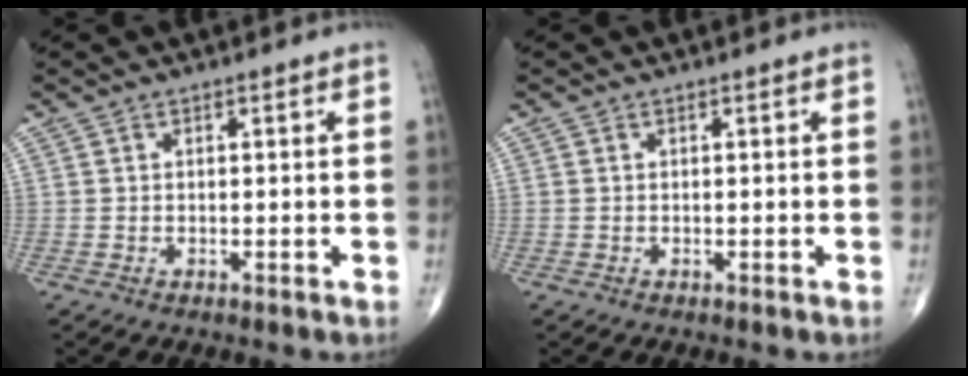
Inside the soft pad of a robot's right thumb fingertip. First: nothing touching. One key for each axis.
{"total": 0.0}